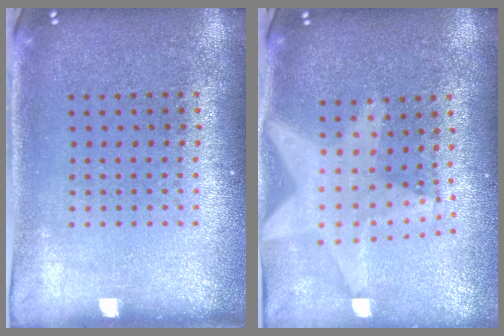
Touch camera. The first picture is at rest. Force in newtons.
{"total": 2.2, "press": 1.8, "slide": 1.3}